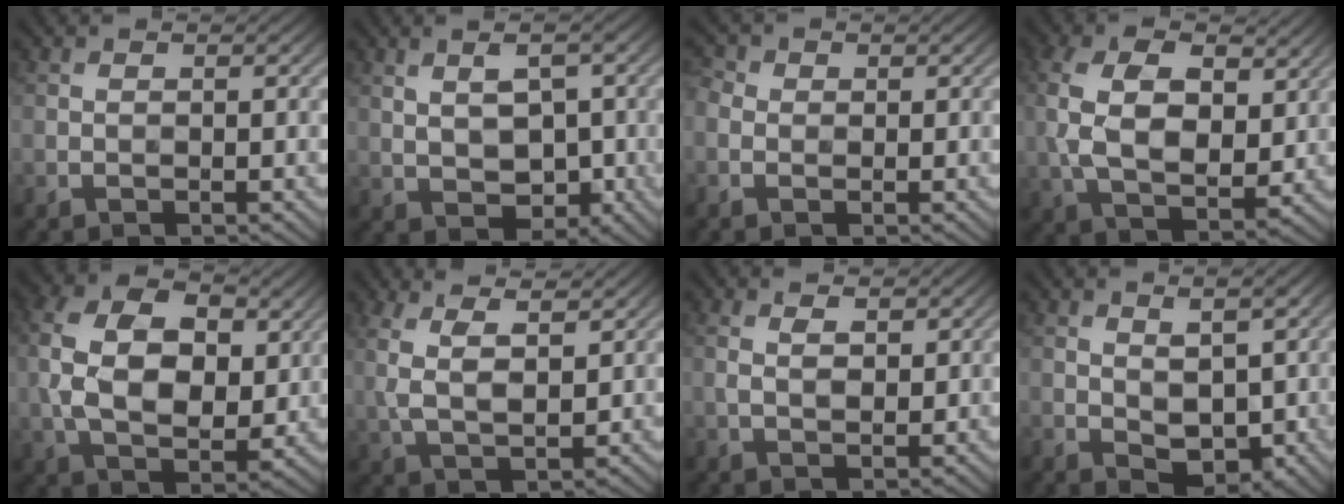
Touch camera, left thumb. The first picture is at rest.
{"total": 6.3, "force": [0.7, 3.8, 4.9], "torque": [-0.070, -0.004, 0.021]}
{"total": 2.3, "force": [-0.2, 2.0, 1.0], "torque": [-0.028, 0.004, -0.009]}
{"total": 11.0, "force": [2.3, 6.3, 8.7], "torque": [-0.197, -0.006, 0.042]}
{"total": 12.0, "force": [2.2, 7.4, 9.2], "torque": [-0.197, -0.002, 0.037]}
{"total": 6.2, "force": [2.8, 2.4, 4.9], "torque": [-0.118, 0.000, 0.056]}
{"total": 3.1, "force": [1.4, 1.5, 2.3], "torque": [-0.053, -0.001, 0.027]}
{"total": 4.1, "force": [0.9, 2.3, 3.2], "torque": [-0.055, -0.008, 0.021]}